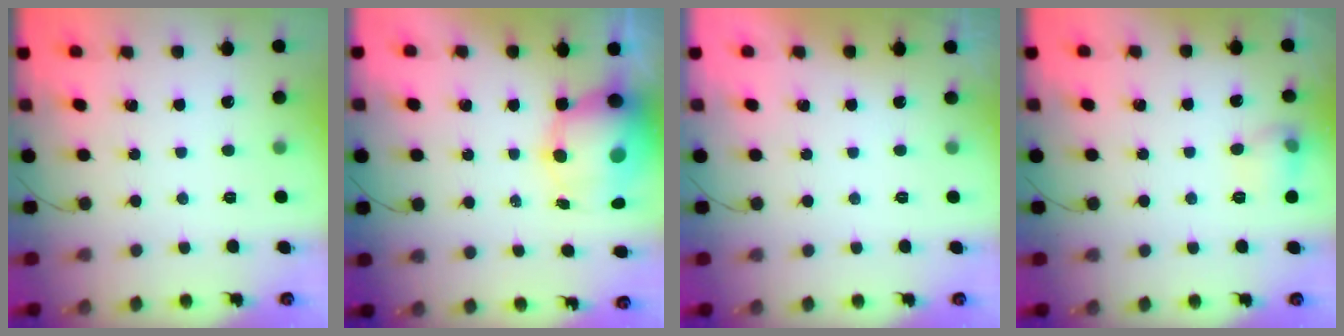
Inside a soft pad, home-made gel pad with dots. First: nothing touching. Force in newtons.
{"total": 11.9, "press": 11.5, "slide": 3.0}
{"total": 0.0}
{"total": 7.3, "press": 7.2, "slide": 1.2}